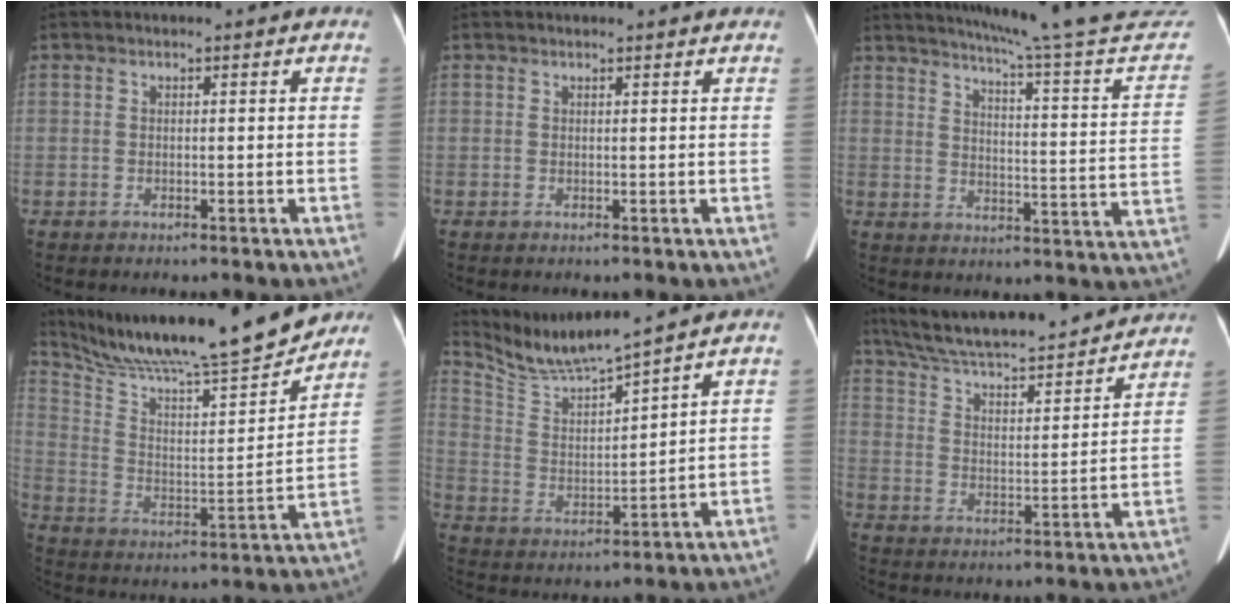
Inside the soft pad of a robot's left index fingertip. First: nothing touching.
{"total": 3.0, "force": [2.9, 0.0, 0.7], "torque": [-0.012, 0.016, 0.028]}
{"total": 27.3, "force": [25.3, -0.5, 10.3], "torque": [-0.151, -0.114, 0.301]}
{"total": 24.6, "force": [21.9, 1.8, 11.2], "torque": [-0.200, -0.018, 0.336]}
{"total": 9.4, "force": [8.8, -1.6, 3.0], "torque": [-0.075, -0.003, 0.181]}
{"total": 23.7, "force": [21.4, 3.2, 9.7], "torque": [-0.165, 0.007, 0.310]}